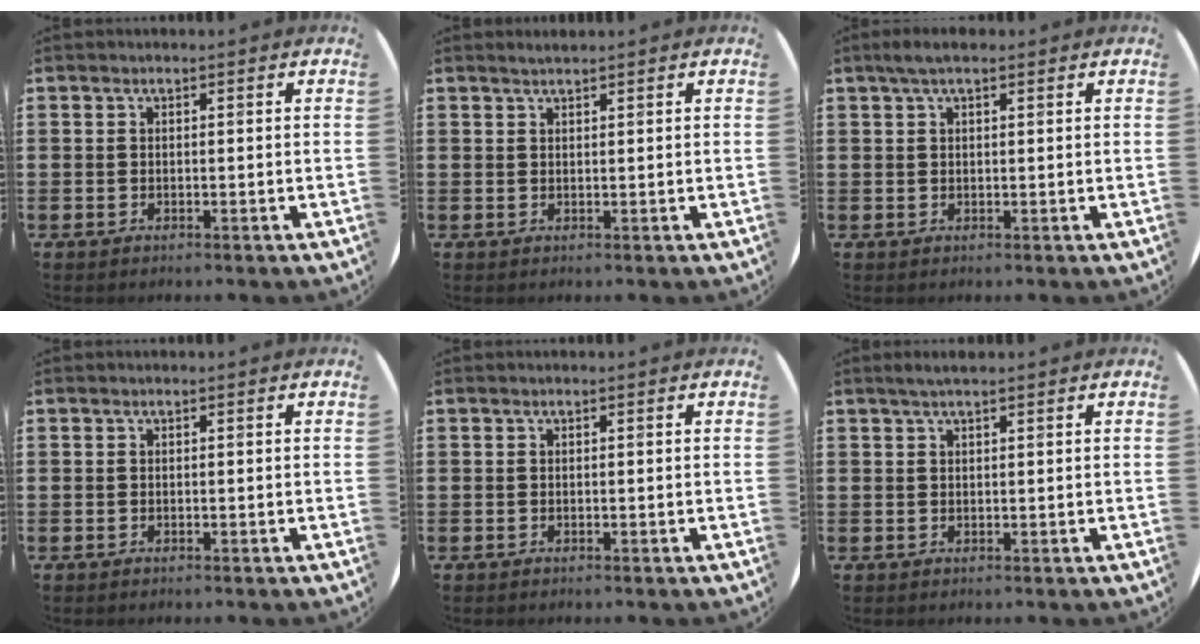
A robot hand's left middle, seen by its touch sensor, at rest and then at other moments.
{"total": 1.0, "force": [0.9, 0.0, 0.3], "torque": [-0.005, 0.000, 0.017]}
{"total": 2.1, "force": [1.5, 0.7, 1.3], "torque": [-0.028, 0.007, 0.026]}
{"total": 0.0}
{"total": 0.0}
{"total": 1.5, "force": [1.2, 0.2, 0.9], "torque": [-0.018, 0.004, 0.021]}